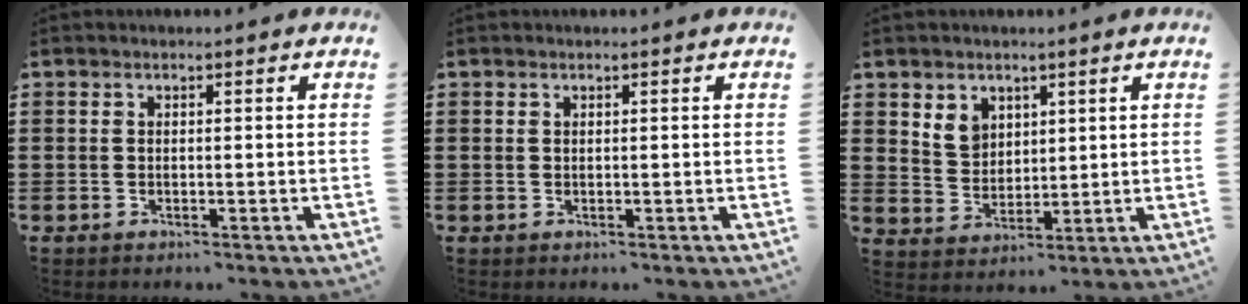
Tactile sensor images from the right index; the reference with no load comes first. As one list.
[{"total": 0.0}, {"total": 4.6, "force": [2.6, 3.6, 1.1], "torque": [-0.030, 0.010, 0.049]}]